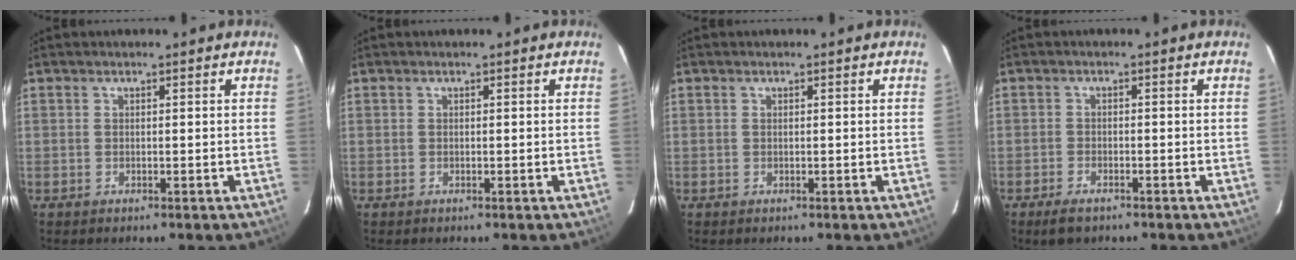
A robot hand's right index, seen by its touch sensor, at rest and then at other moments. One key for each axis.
{"total": 0.0}
{"total": 0.0}
{"total": 3.5, "fx": -2.6, "fy": 1.5, "fz": 1.8, "tx": -0.048, "ty": -0.007, "tz": -0.047}